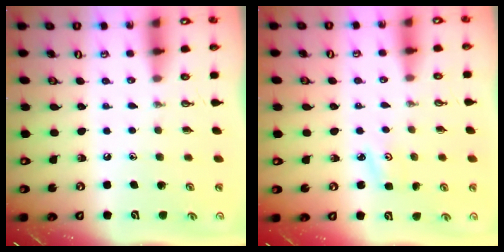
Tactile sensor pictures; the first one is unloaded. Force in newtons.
{"total": 2.6, "press": 2.6, "slide": 0.4}